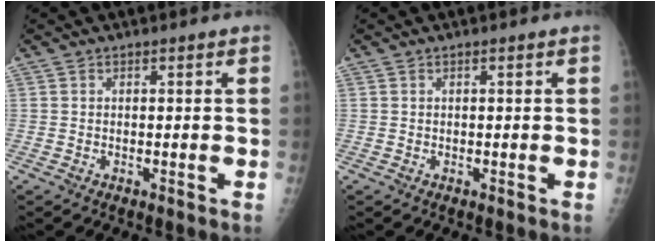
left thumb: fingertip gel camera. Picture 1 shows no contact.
{"total": 0.0}